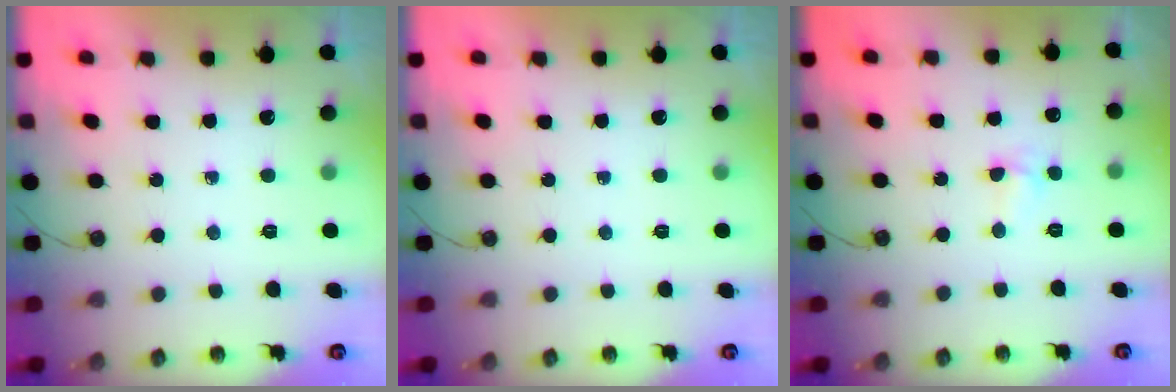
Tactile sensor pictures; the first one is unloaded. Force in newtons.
{"total": 0.0}
{"total": 4.0, "press": 4.0, "slide": 0.6}